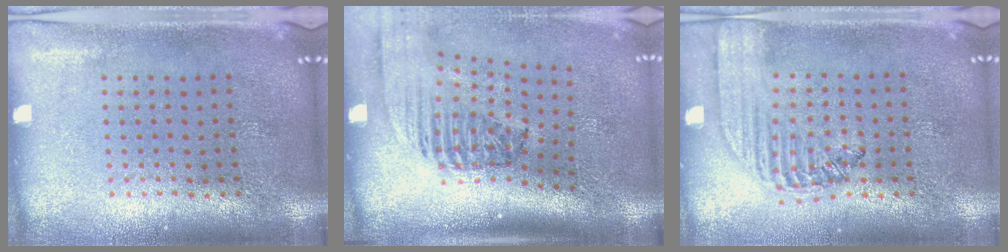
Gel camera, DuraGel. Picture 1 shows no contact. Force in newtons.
{"total": 2.4, "press": 1.6, "slide": 1.7}
{"total": 1.5, "press": 1.4, "slide": 0.5}